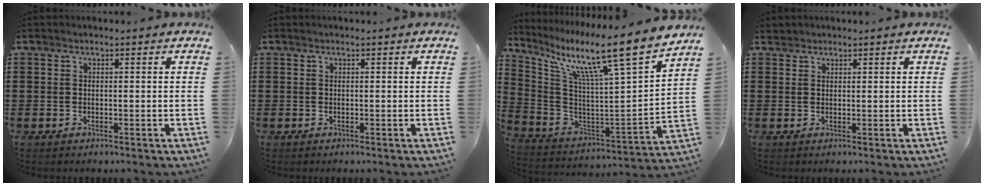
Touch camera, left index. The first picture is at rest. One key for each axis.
{"total": 0.0}
{"total": 11.9, "fx": 8.9, "fy": -0.2, "fz": 7.9, "tx": -0.157, "ty": -0.078, "tz": 0.130}
{"total": 1.0, "fx": 0.9, "fy": 0.3, "fz": 0.0, "tx": -0.003, "ty": 0.001, "tz": 0.019}